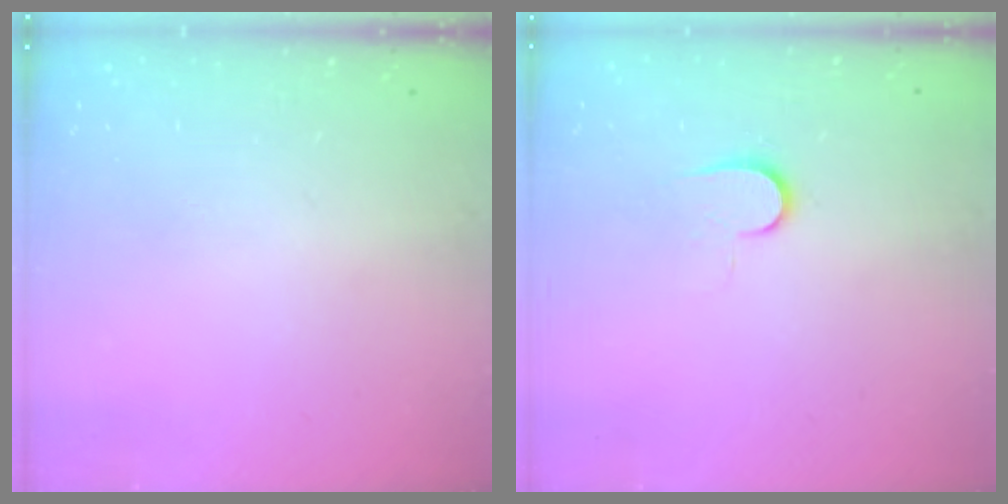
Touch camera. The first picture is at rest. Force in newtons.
{"total": 6.4, "press": 6.3, "slide": 0.7}